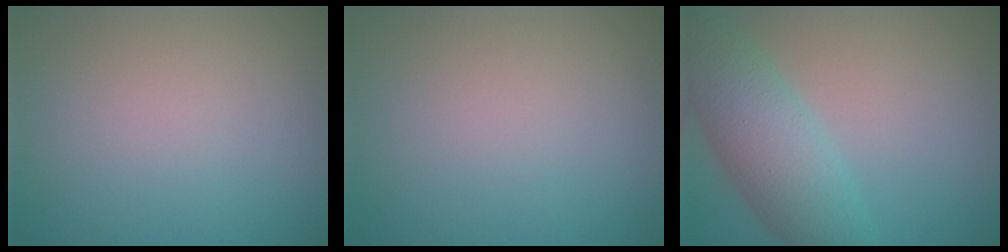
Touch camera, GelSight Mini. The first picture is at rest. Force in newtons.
{"total": 0.0}
{"total": 6.9, "press": 6.9, "slide": 0.2}